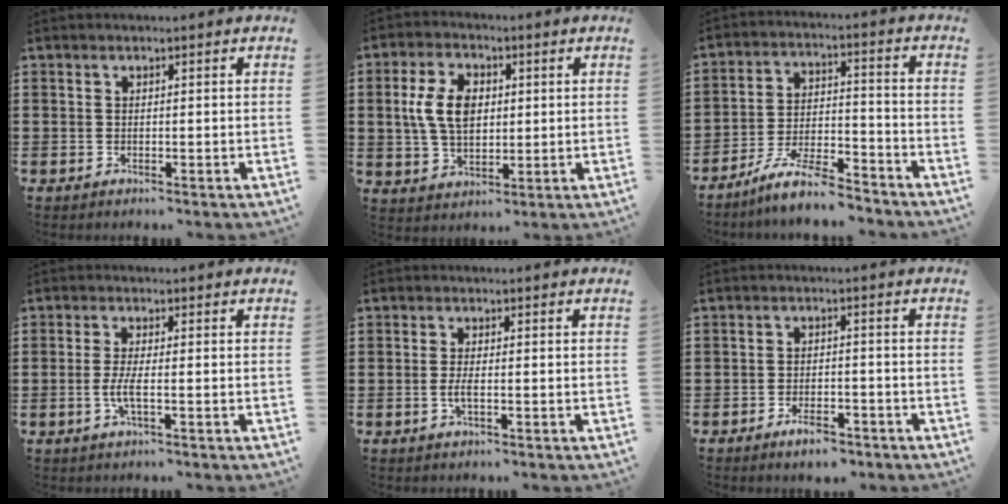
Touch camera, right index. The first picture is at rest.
{"total": 7.9, "force": [1.1, 5.1, 6.0], "torque": [-0.148, 0.011, 0.013]}
{"total": 8.5, "force": [-7.4, 1.0, 4.0], "torque": [-0.083, 0.010, -0.143]}
{"total": 3.5, "force": [-1.0, 0.5, 3.3], "torque": [-0.074, -0.007, -0.024]}
{"total": 2.1, "force": [-0.6, 0.4, 2.0], "torque": [-0.043, -0.004, -0.013]}
{"total": 3.6, "force": [-2.9, 1.0, 1.9], "torque": [-0.032, 0.007, -0.053]}